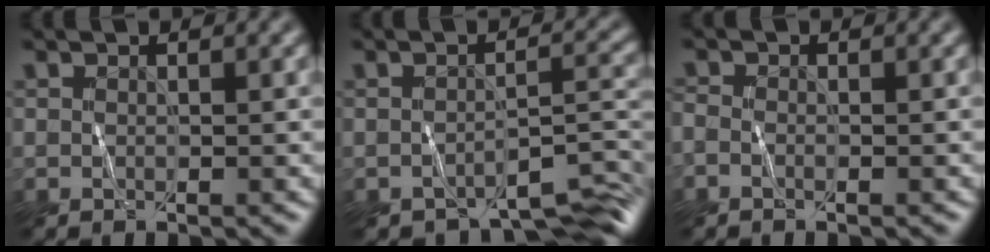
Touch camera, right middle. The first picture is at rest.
{"total": 5.1, "force": [-4.1, 1.4, 2.7], "torque": [-0.030, -0.007, -0.053]}
{"total": 1.0, "force": [-0.6, 0.6, 0.6], "torque": [-0.019, -0.005, -0.010]}